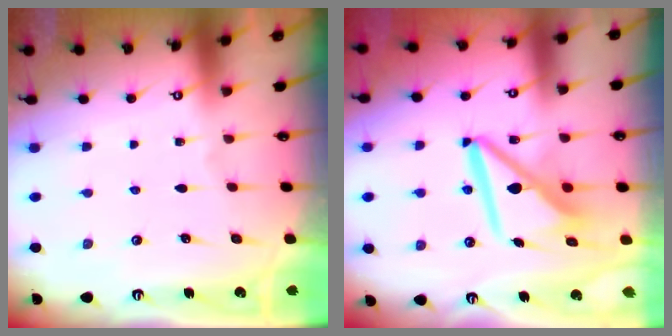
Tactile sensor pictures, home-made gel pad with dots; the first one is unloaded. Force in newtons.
{"total": 10.6, "press": 10.5, "slide": 1.5}